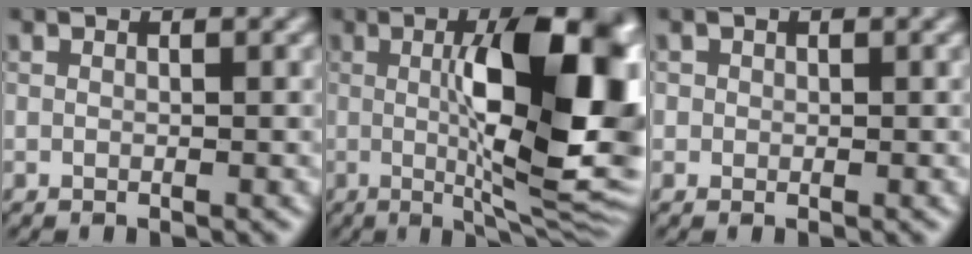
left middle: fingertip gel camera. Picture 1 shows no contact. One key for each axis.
{"total": 14.0, "fx": 1.0, "fy": 3.9, "fz": 13.4, "tx": -0.173, "ty": 0.005, "tz": 0.014}
{"total": 0.7, "fx": 0.0, "fy": 0.7, "fz": 0.0, "tx": 0.005, "ty": -0.001, "tz": -0.002}